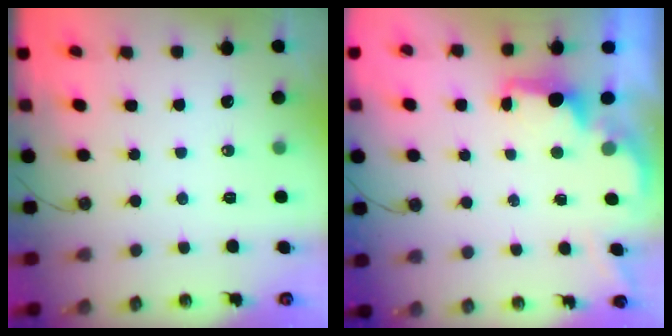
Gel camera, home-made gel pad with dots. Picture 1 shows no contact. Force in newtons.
{"total": 1.8, "press": 1.6, "slide": 0.7}